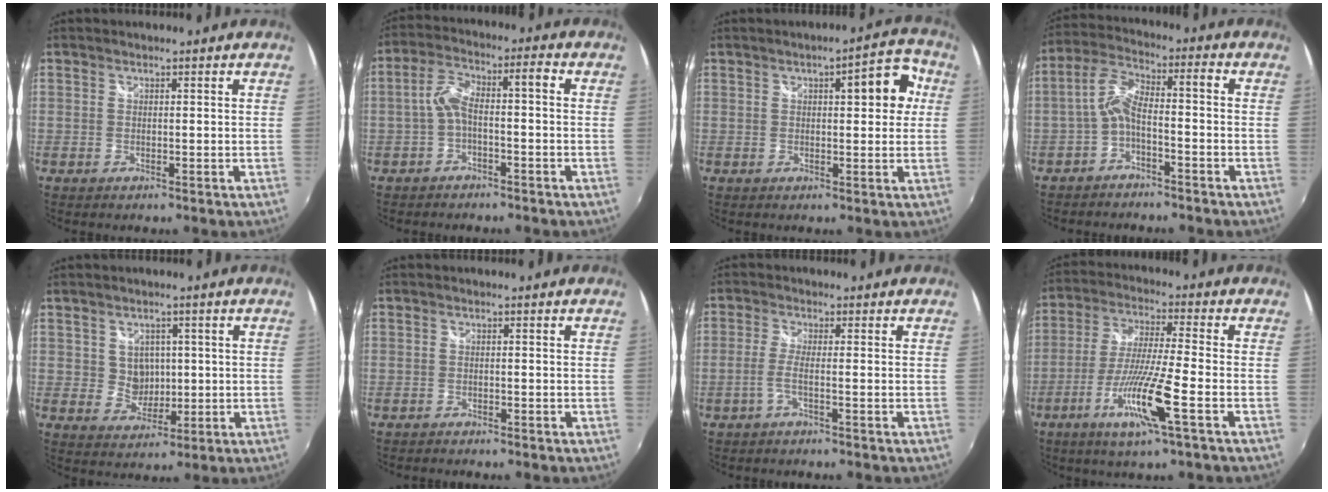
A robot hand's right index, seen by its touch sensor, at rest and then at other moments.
{"total": 6.3, "force": [-2.1, 1.8, 5.6], "torque": [-0.119, 0.016, -0.038]}
{"total": 7.5, "force": [2.0, 2.6, 6.8], "torque": [-0.089, 0.022, 0.029]}
{"total": 6.5, "force": [-3.2, 1.7, 5.4], "torque": [-0.129, 0.017, -0.060]}
{"total": 4.7, "force": [0.8, 4.3, 1.6], "torque": [-0.026, 0.006, 0.019]}
{"total": 1.5, "force": [-1.5, 0.2, 0.2], "torque": [-0.014, -0.007, -0.027]}
{"total": 2.3, "force": [-1.1, -0.4, 2.0], "torque": [-0.049, -0.003, -0.026]}
{"total": 12.6, "force": [-5.4, -0.2, 11.4], "torque": [-0.237, -0.013, -0.106]}